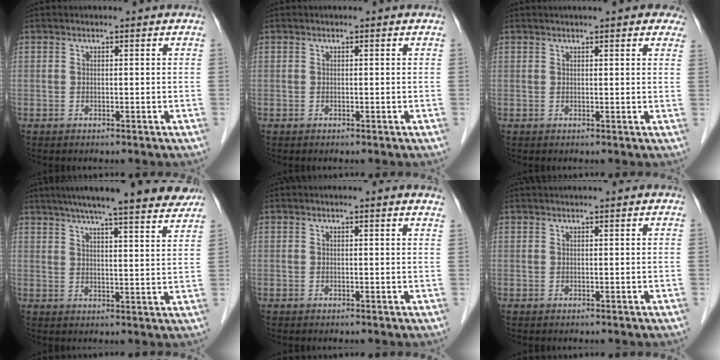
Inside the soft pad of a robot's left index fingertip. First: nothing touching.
{"total": 0.0}
{"total": 7.4, "force": [5.8, 1.7, 4.3], "torque": [-0.046, 0.018, 0.059]}
{"total": 20.6, "force": [17.9, 1.6, 10.2], "torque": [-0.151, 0.012, 0.229]}
{"total": 1.5, "force": [1.4, -0.1, 0.6], "torque": [-0.016, -0.005, 0.008]}
{"total": 1.8, "force": [1.7, -0.4, 0.7], "torque": [-0.005, 0.021, 0.033]}